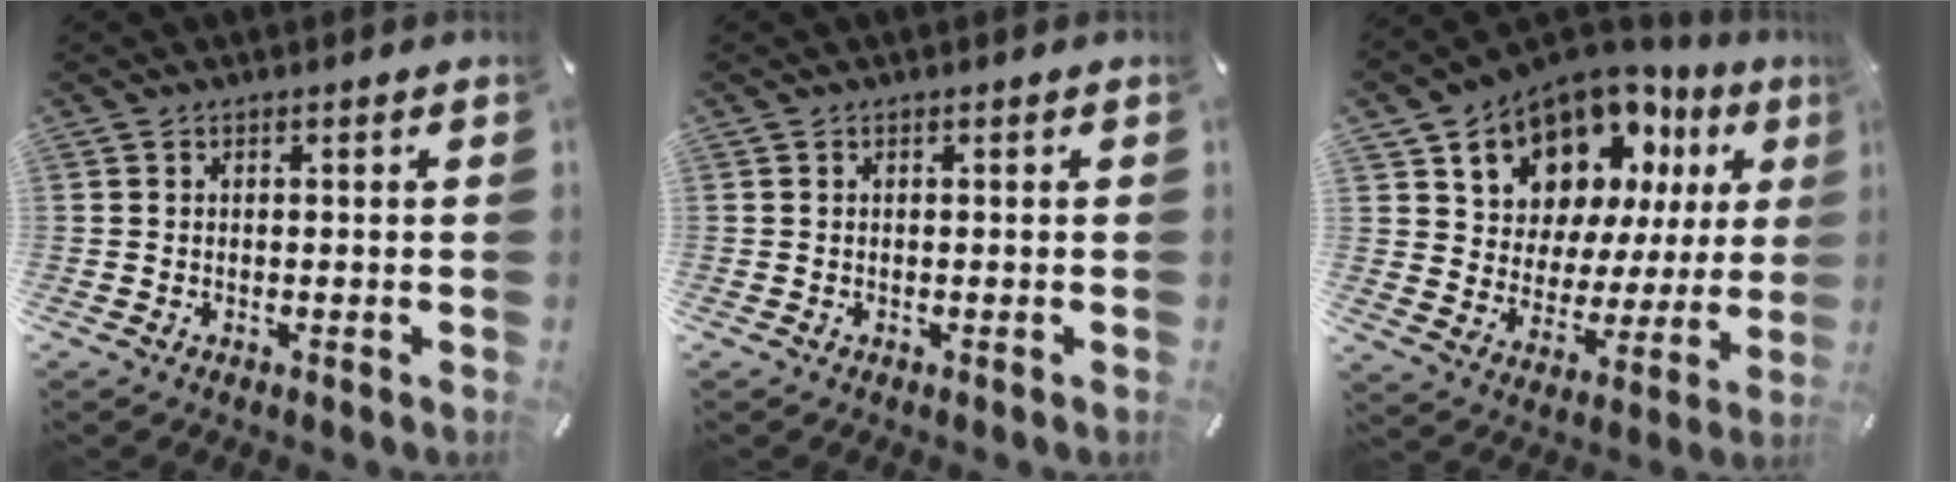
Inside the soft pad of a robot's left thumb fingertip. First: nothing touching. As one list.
[{"total": 0.0}, {"total": 13.1, "force": [9.8, 8.2, 3.0], "torque": [-0.068, -0.088, 0.178]}]